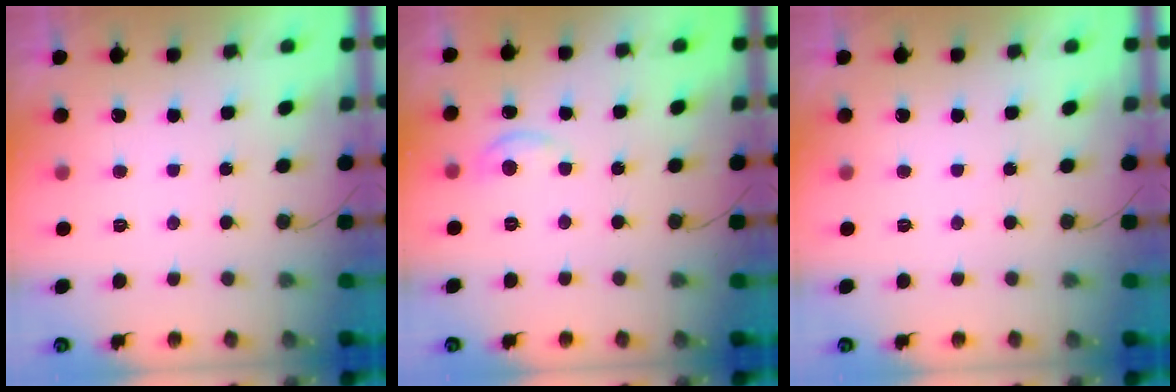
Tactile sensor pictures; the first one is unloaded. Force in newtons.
{"total": 5.5, "press": 5.4, "slide": 0.8}
{"total": 0.0}